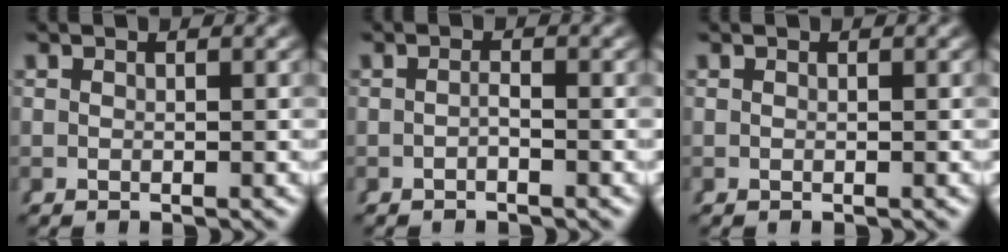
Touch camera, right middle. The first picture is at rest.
{"total": 0.9, "force": [-0.8, 0.3, 0.4], "torque": [-0.013, -0.006, -0.011]}
{"total": 0.0}